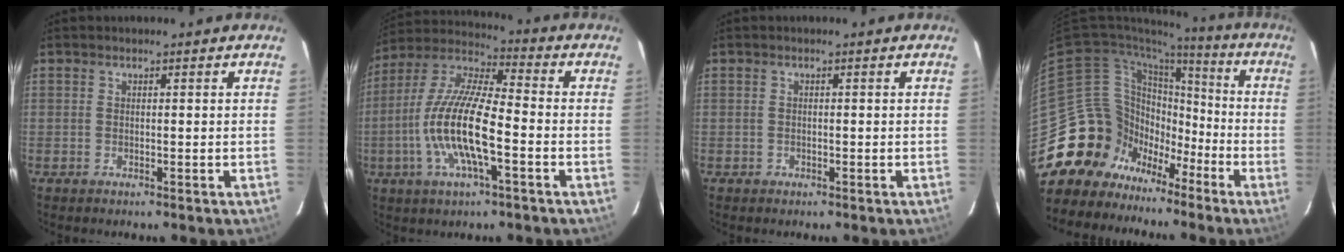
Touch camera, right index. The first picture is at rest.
{"total": 15.7, "force": [-4.3, 3.9, 14.6], "torque": [-0.292, -0.005, -0.090]}
{"total": 0.7, "force": [-0.4, 0.6, 0.0], "torque": [0.003, 0.003, -0.005]}
{"total": 17.5, "force": [-9.7, 14.1, 3.7], "torque": [-0.108, 0.048, -0.160]}